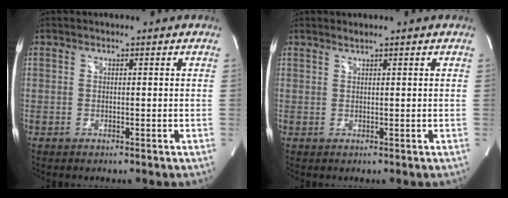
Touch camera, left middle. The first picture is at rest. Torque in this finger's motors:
{"motor_torque": [0.10, -0.05, -0.10, 0.00]}